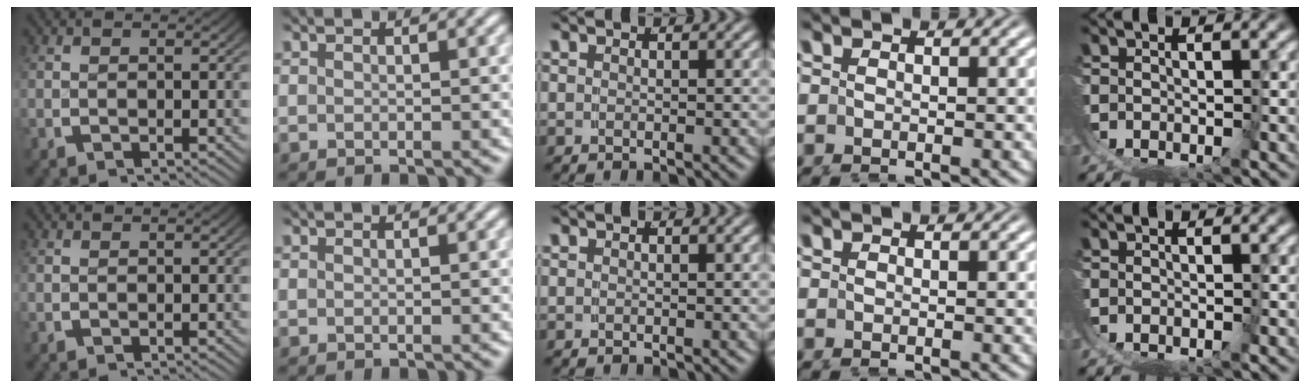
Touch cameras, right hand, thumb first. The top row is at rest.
{}